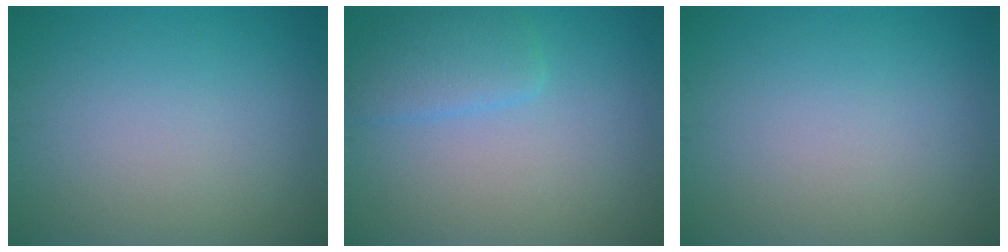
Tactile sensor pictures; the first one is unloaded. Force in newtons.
{"total": 2.7, "press": 2.7, "slide": 0.0}
{"total": 0.0}